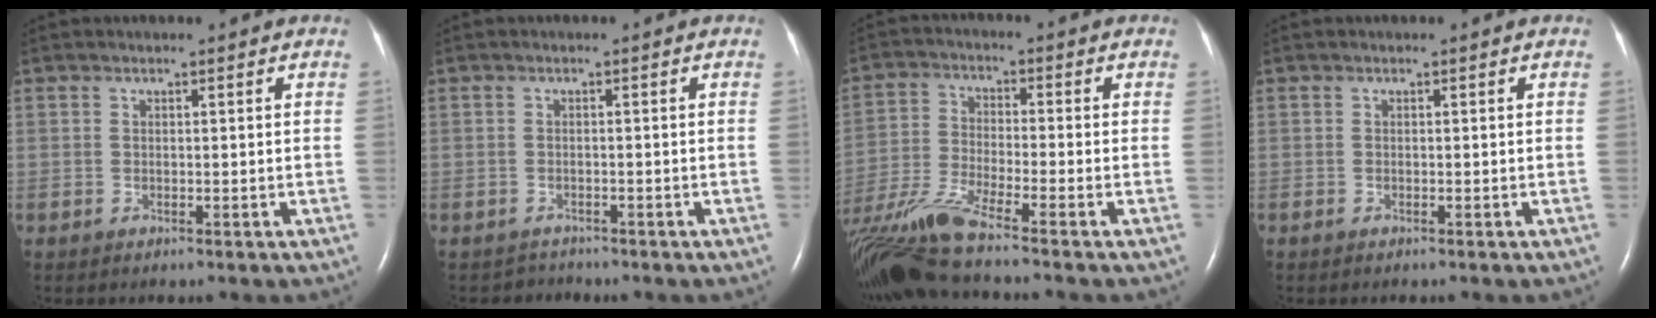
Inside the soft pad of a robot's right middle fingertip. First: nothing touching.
{"total": 1.4, "force": [-1.2, 0.3, -0.8], "torque": [0.009, -0.005, -0.019]}
{"total": 11.4, "force": [-9.6, -1.3, 6.1], "torque": [-0.130, -0.023, -0.180]}
{"total": 0.0}